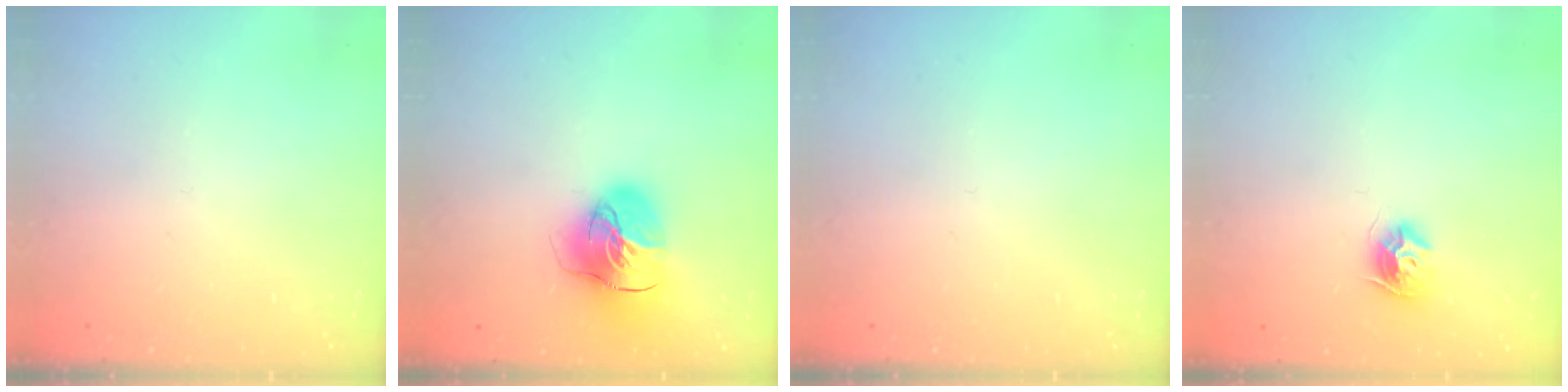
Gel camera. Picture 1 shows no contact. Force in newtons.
{"total": 18.0, "press": 17.9, "slide": 2.5}
{"total": 0.0}
{"total": 8.8, "press": 8.8, "slide": 0.4}